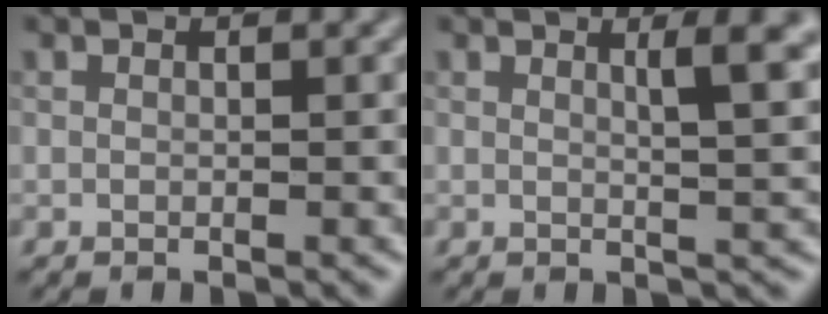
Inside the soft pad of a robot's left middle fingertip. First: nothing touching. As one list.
[{"total": 4.0, "force": [1.6, 1.0, 3.5], "torque": [-0.036, 0.001, 0.021]}]